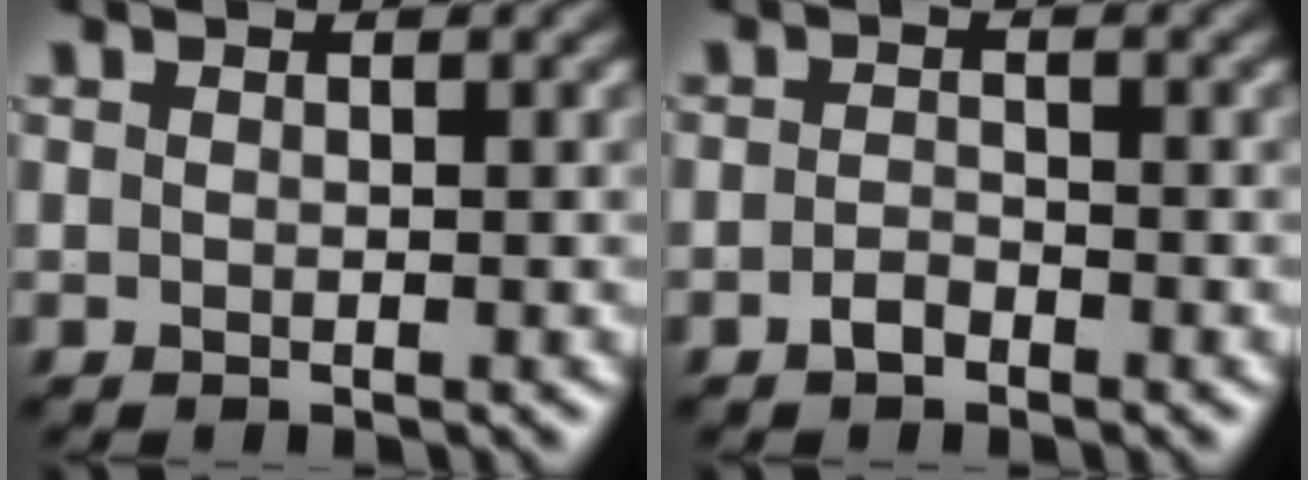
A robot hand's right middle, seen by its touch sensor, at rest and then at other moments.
{"total": 1.3, "force": [-0.8, 0.6, 0.7], "torque": [-0.014, 0.002, -0.018]}